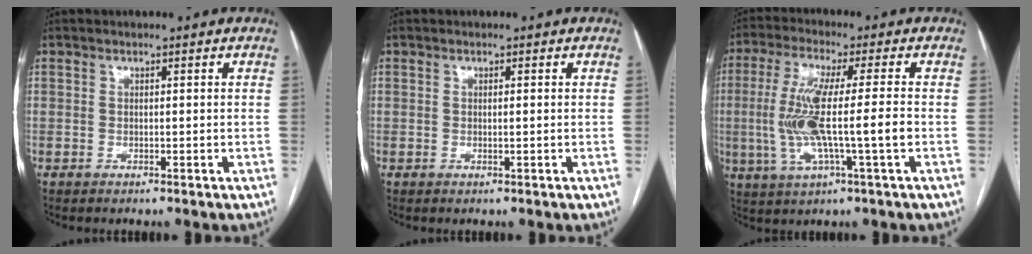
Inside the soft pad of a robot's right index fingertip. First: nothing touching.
{"total": 0.6, "force": [0.0, -0.1, 0.6], "torque": [-0.011, -0.001, 0.001]}
{"total": 11.7, "force": [-1.2, 0.3, 11.6], "torque": [-0.236, -0.003, -0.024]}